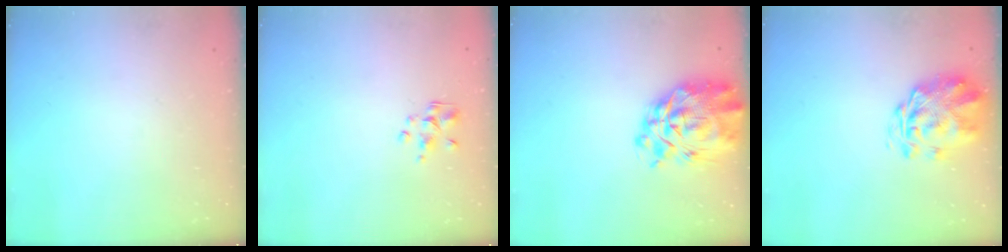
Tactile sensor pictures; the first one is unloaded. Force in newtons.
{"total": 1.9, "press": 1.8, "slide": 0.6}
{"total": 10.8, "press": 10.1, "slide": 4.0}
{"total": 3.1, "press": 2.7, "slide": 1.6}